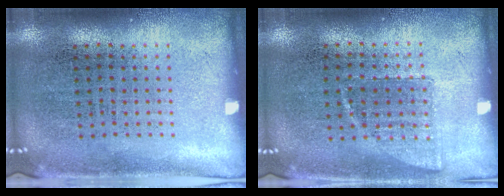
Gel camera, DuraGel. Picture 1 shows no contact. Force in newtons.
{"total": 0.7, "press": 0.6, "slide": 0.3}